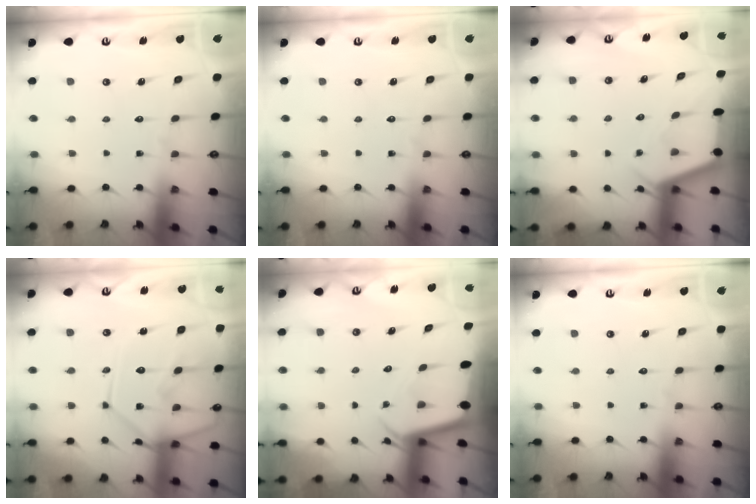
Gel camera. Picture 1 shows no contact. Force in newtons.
{"total": 0.0}
{"total": 2.9, "press": 2.9, "slide": 0.3}
{"total": 16.6, "press": 16.5, "slide": 2.2}
{"total": 2.4, "press": 2.4, "slide": 0.1}
{"total": 0.0}